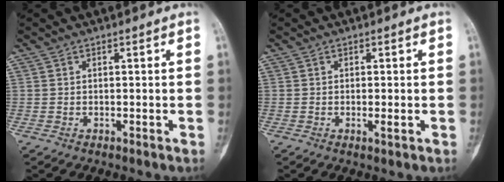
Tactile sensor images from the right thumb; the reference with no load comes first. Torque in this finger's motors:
{"motor_torque": [-0.45, 0.00, -0.25, 0.09, -0.04]}